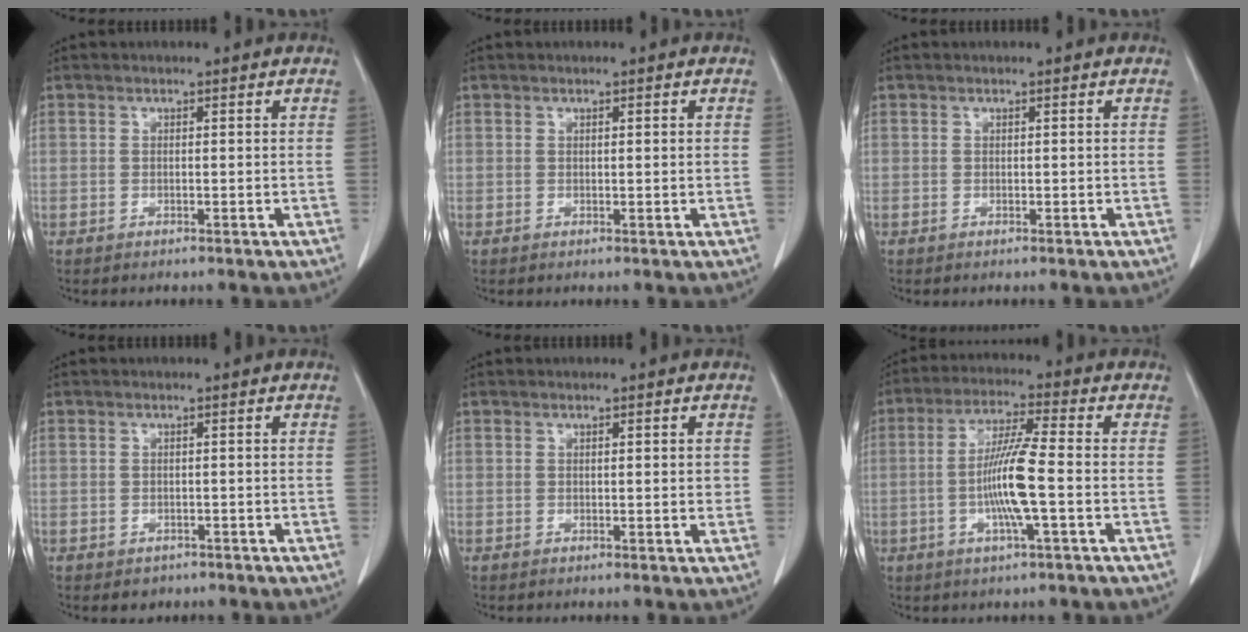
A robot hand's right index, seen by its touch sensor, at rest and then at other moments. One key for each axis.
{"total": 0.8, "fx": 0.2, "fy": 0.1, "fz": 0.8, "tx": -0.014, "ty": 0.000, "tz": 0.003}
{"total": 0.0}
{"total": 1.6, "fx": -0.9, "fy": 1.2, "fz": 0.3, "tx": -0.005, "ty": 0.002, "tz": -0.007}
{"total": 1.5, "fx": 0.3, "fy": 0.4, "fz": 1.4, "tx": -0.021, "ty": 0.000, "tz": 0.005}
{"total": 9.4, "fx": -1.7, "fy": -0.1, "fz": 9.3, "tx": -0.180, "ty": -0.004, "tz": -0.037}